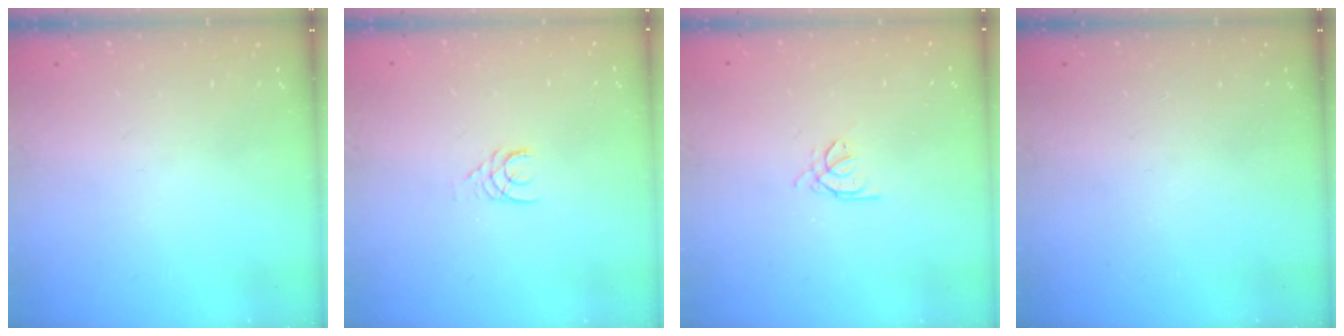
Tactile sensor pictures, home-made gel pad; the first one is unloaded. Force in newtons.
{"total": 2.4, "press": 2.4, "slide": 0.2}
{"total": 1.2, "press": 1.1, "slide": 0.4}
{"total": 0.0}